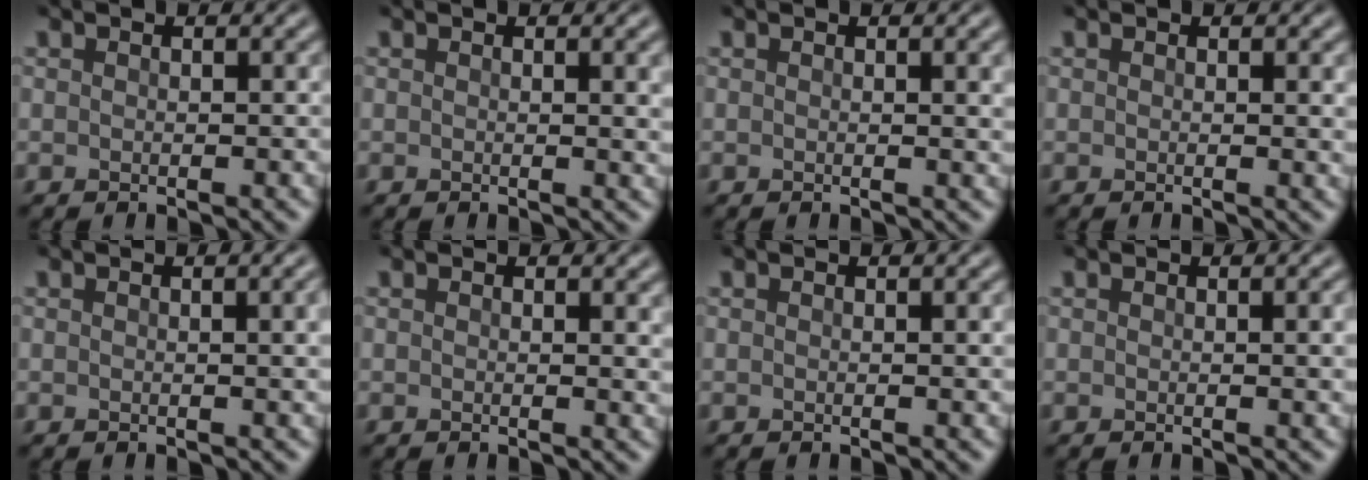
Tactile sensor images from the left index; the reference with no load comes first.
{"total": 2.3, "force": [0.5, 0.7, 2.2], "torque": [-0.017, 0.003, 0.003]}
{"total": 2.3, "force": [0.6, 0.7, 2.1], "torque": [-0.017, 0.004, 0.005]}
{"total": 1.4, "force": [0.2, 0.4, 1.3], "torque": [-0.010, 0.000, 0.000]}
{"total": 2.6, "force": [0.4, 0.8, 2.5], "torque": [-0.020, 0.006, 0.000]}
{"total": 1.2, "force": [0.4, 0.3, 1.1], "torque": [-0.007, 0.000, 0.004]}
{"total": 1.4, "force": [0.1, 0.4, 1.4], "torque": [-0.011, 0.004, -0.001]}
{"total": 2.6, "force": [0.2, 0.8, 2.5], "torque": [-0.021, 0.004, -0.003]}